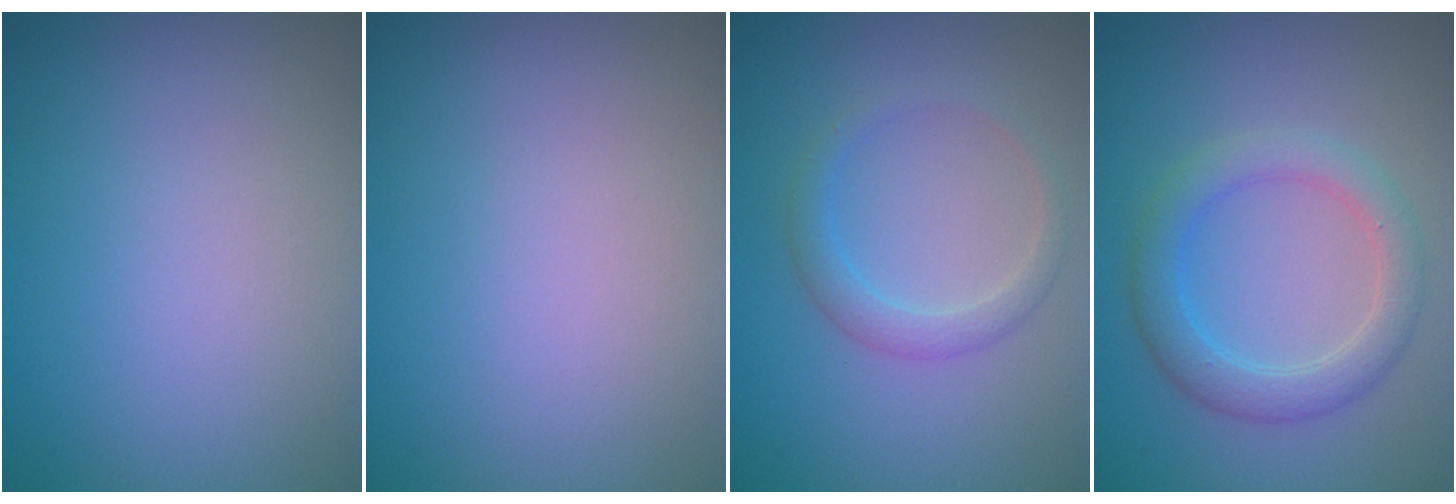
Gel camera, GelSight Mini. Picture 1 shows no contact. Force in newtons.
{"total": 0.0}
{"total": 2.0, "press": 2.0, "slide": 0.1}
{"total": 3.5, "press": 3.5, "slide": 0.1}